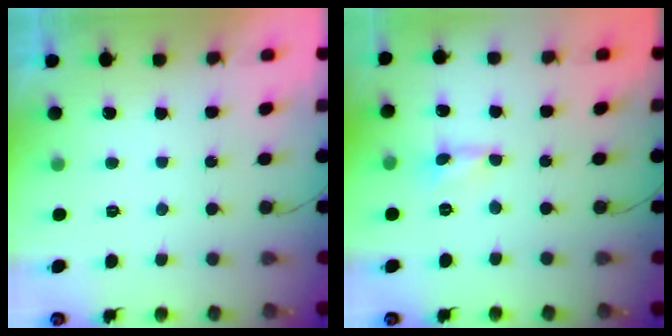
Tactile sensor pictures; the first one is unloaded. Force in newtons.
{"total": 0.0}